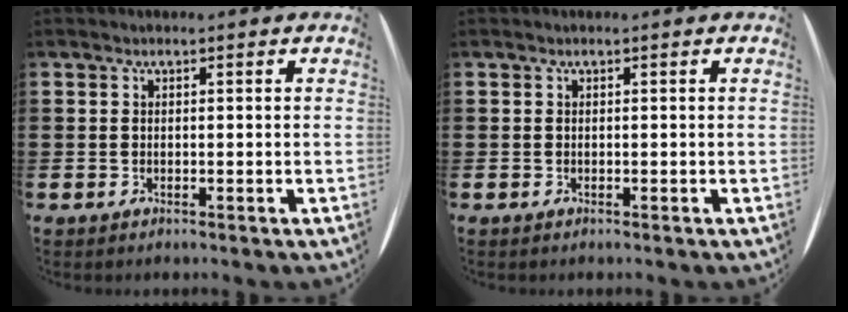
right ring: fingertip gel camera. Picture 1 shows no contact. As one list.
[{"total": 0.0}]